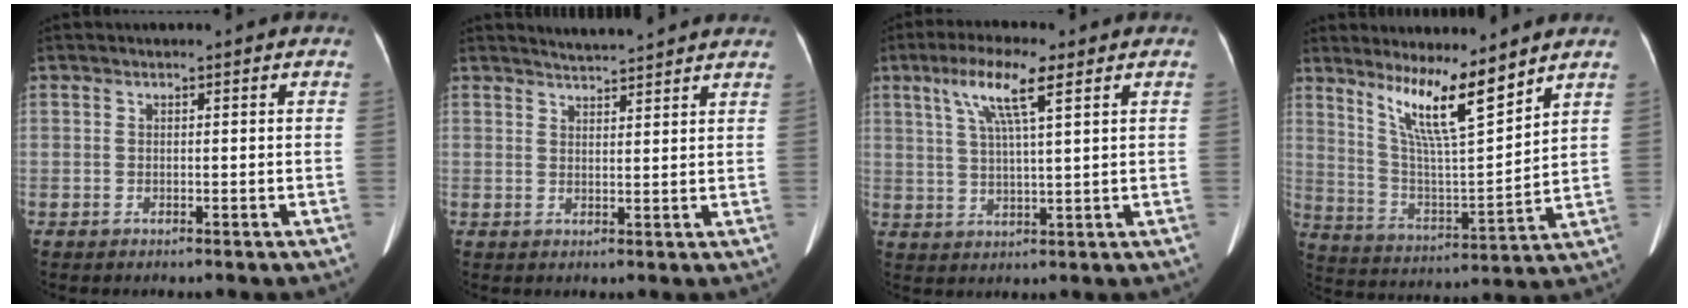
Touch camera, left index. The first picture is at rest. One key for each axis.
{"total": 5.9, "fx": 5.8, "fy": 0.0, "fz": 1.4, "tx": -0.031, "ty": 0.019, "tz": 0.073}
{"total": 8.2, "fx": 4.1, "fy": 0.7, "fz": 7.1, "tx": -0.144, "ty": 0.013, "tz": 0.077}
{"total": 11.5, "fx": 8.5, "fy": 0.6, "fz": 7.7, "tx": -0.146, "ty": -0.013, "tz": 0.161}